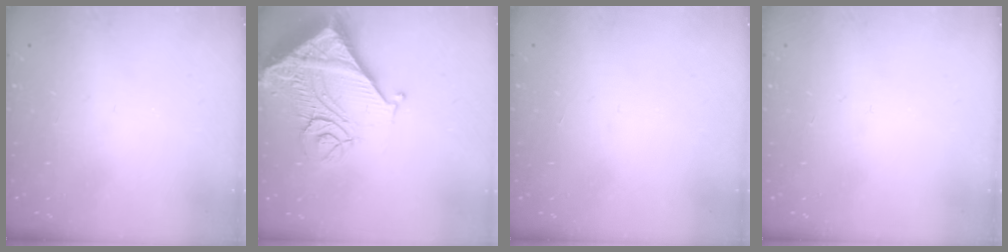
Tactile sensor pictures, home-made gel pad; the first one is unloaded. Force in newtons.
{"total": 20.9, "press": 20.7, "slide": 2.6}
{"total": 1.7, "press": 1.7, "slide": 0.1}
{"total": 0.0}